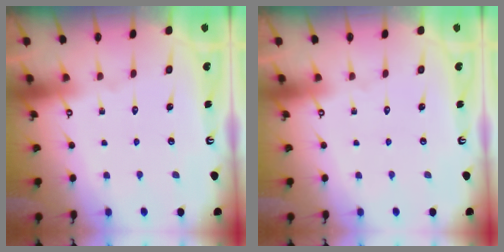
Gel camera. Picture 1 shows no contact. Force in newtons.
{"total": 0.0}